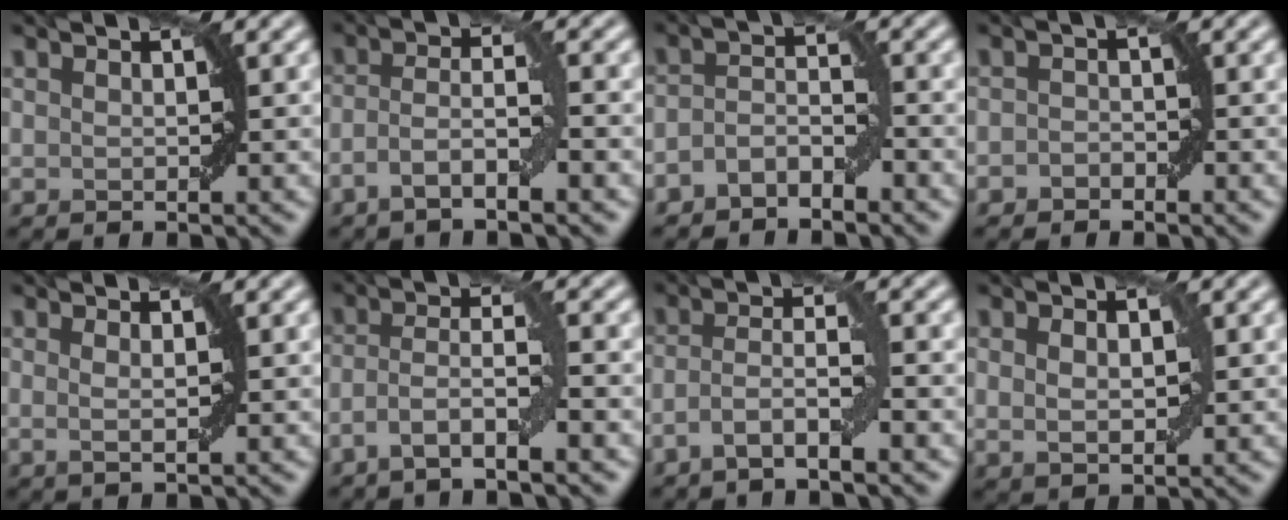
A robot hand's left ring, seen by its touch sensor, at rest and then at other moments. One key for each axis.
{"total": 3.6, "fx": -1.9, "fy": 0.4, "fz": 3.0, "tx": -0.057, "ty": 0.007, "tz": -0.045}
{"total": 2.4, "fx": -1.9, "fy": 1.0, "fz": 1.1, "tx": -0.023, "ty": 0.013, "tz": -0.039}
{"total": 1.1, "fx": -0.8, "fy": 0.7, "fz": 0.3, "tx": -0.006, "ty": 0.004, "tz": -0.015}
{"total": 1.2, "fx": 0.3, "fy": 0.2, "fz": 1.2, "tx": -0.020, "ty": -0.001, "tz": 0.004}
{"total": 4.0, "fx": -2.2, "fy": 0.4, "fz": 3.4, "tx": -0.063, "ty": 0.006, "tz": -0.050}
{"total": 3.4, "fx": -1.8, "fy": 0.4, "fz": 2.8, "tx": -0.054, "ty": 0.008, "tz": -0.043}
{"total": 2.5, "fx": 0.5, "fy": 1.4, "fz": 2.0, "tx": -0.034, "ty": -0.001, "tz": 0.012}